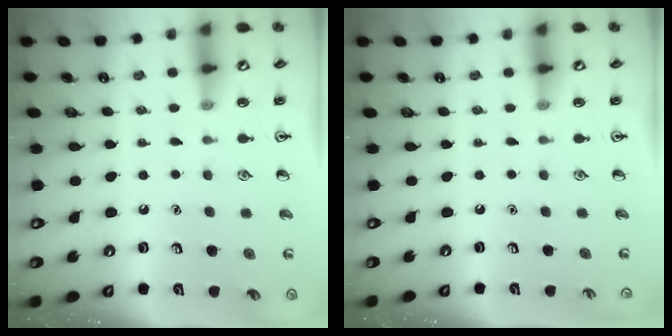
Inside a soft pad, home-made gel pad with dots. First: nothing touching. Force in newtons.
{"total": 0.0}